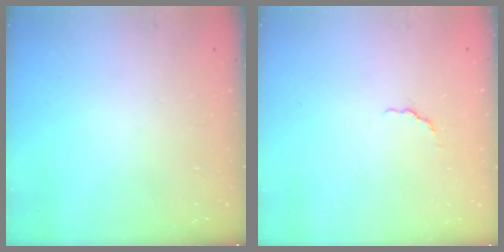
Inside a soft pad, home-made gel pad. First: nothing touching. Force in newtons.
{"total": 1.5, "press": 1.3, "slide": 0.7}